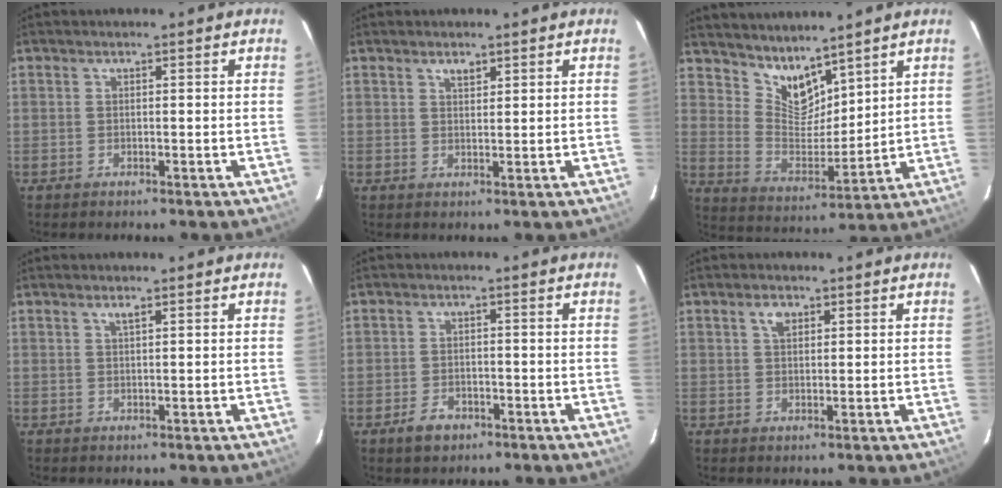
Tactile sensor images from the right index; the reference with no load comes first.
{"total": 1.7, "force": [1.2, 0.8, 0.9], "torque": [-0.013, 0.004, 0.022]}
{"total": 9.2, "force": [7.8, 3.7, 3.3], "torque": [-0.059, -0.004, 0.156]}
{"total": 1.1, "force": [0.7, 0.2, 0.8], "torque": [-0.016, 0.003, 0.012]}
{"total": 3.8, "force": [-2.2, 2.8, 1.4], "torque": [-0.032, 0.008, -0.032]}
{"total": 2.5, "force": [1.2, 1.5, 1.6], "torque": [-0.028, 0.008, 0.021]}